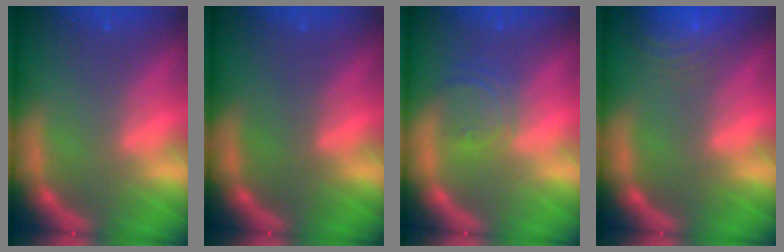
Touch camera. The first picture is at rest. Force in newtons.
{"total": 0.0}
{"total": 3.5}
{"total": 7.0}